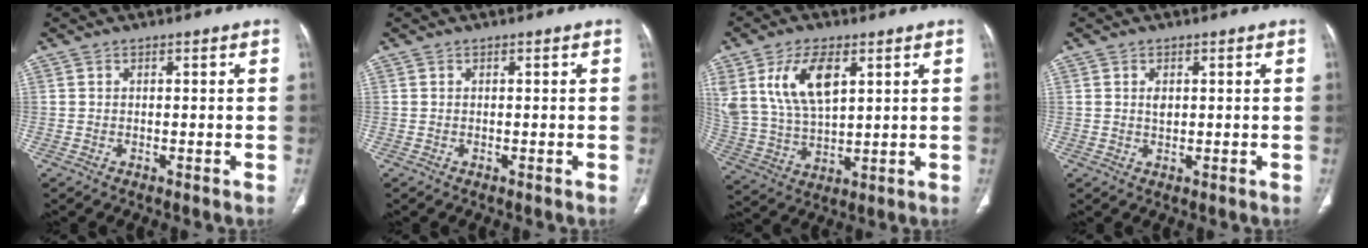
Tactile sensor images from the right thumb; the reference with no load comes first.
{"total": 0.0}
{"total": 13.9, "force": [5.7, 7.1, 10.4], "torque": [-0.199, -0.015, 0.124]}
{"total": 1.6, "force": [0.5, 1.0, 1.1], "torque": [-0.015, -0.002, 0.010]}